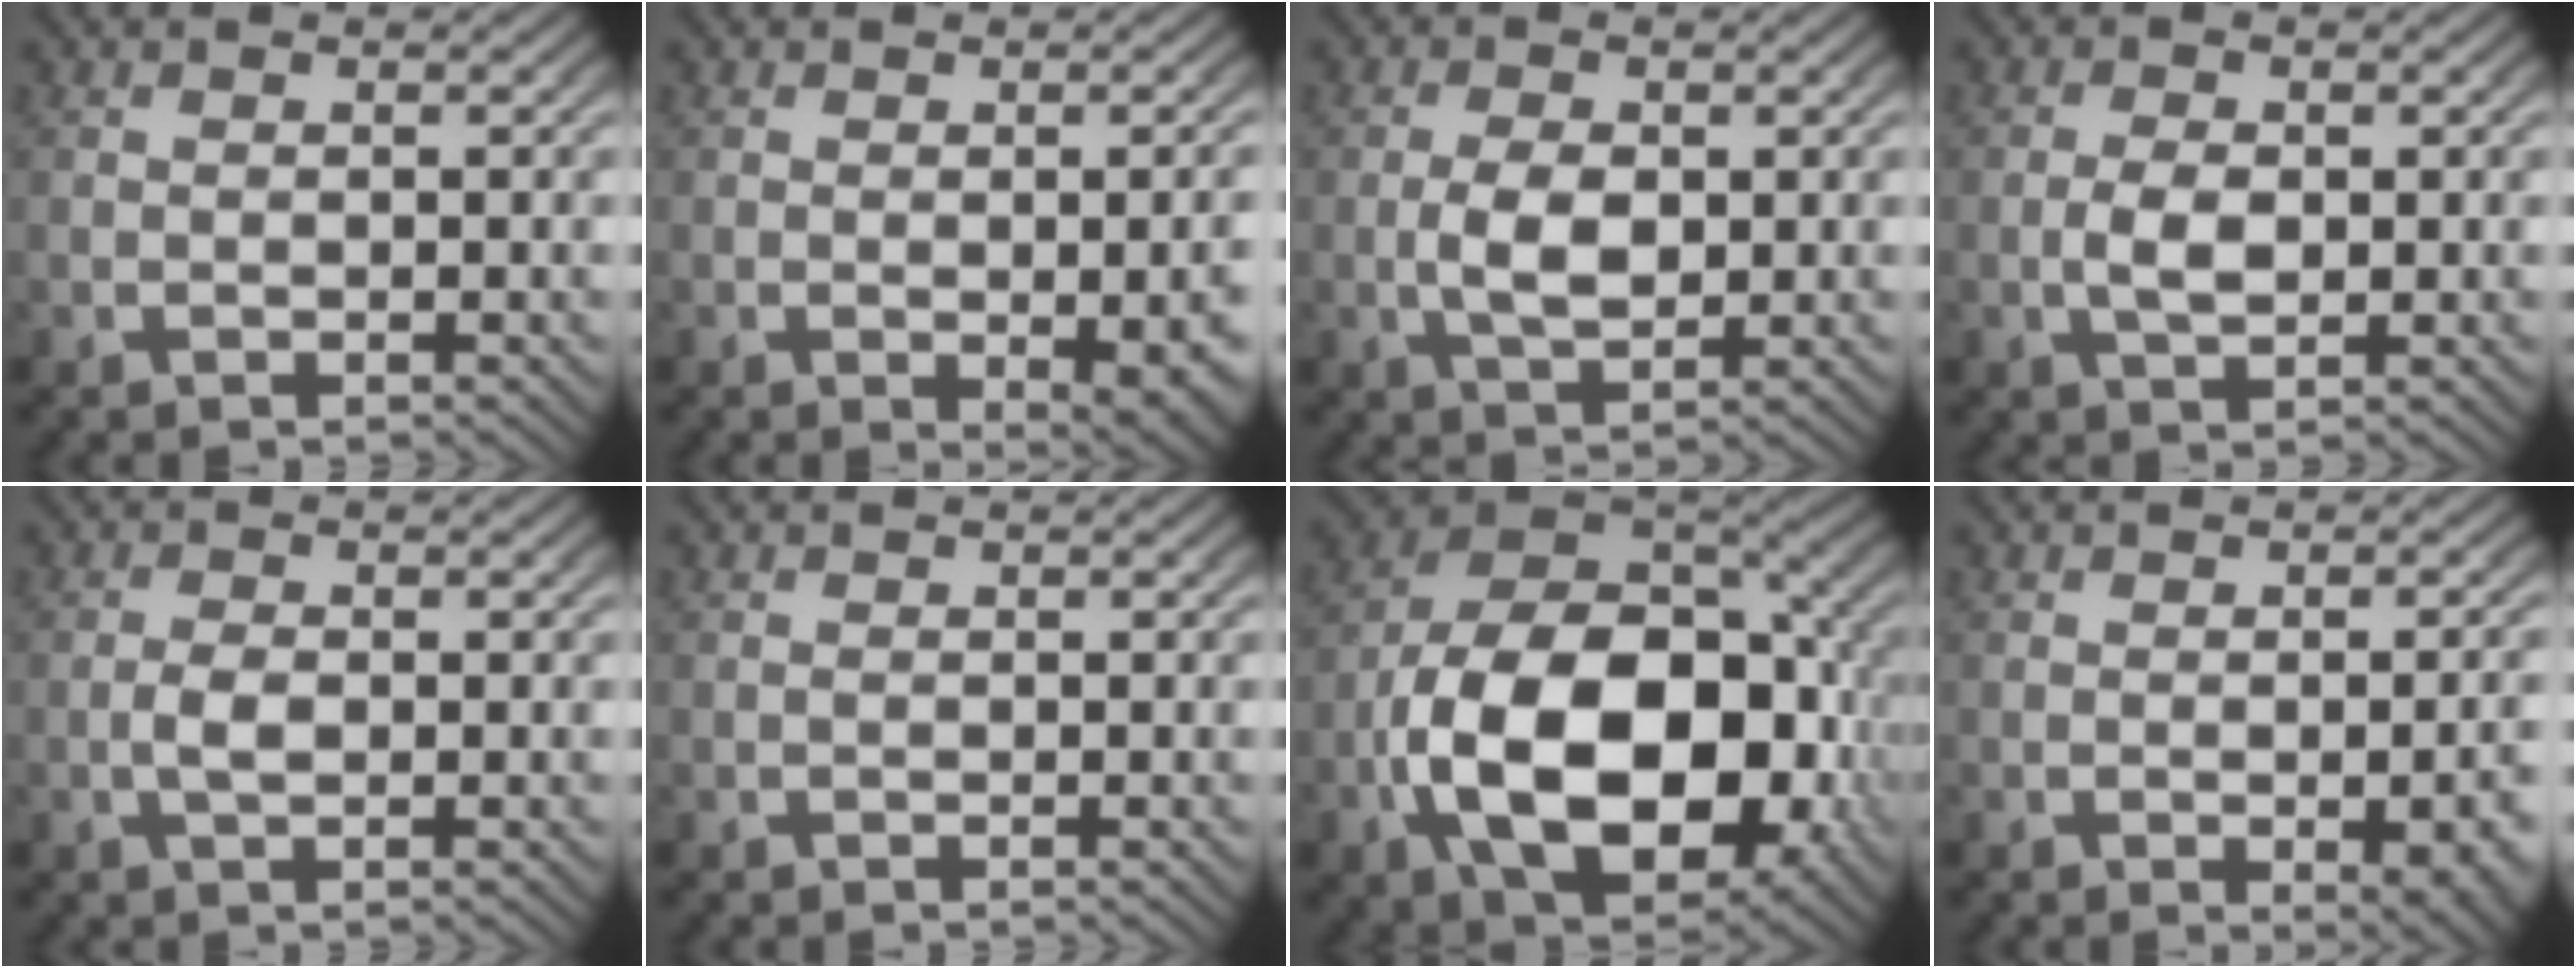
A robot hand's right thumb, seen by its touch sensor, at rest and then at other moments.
{"total": 3.5, "force": [-0.7, 1.4, 3.2], "torque": [-0.047, -0.015, 0.003]}
{"total": 4.0, "force": [0.0, 2.4, 3.2], "torque": [-0.072, -0.016, 0.007]}
{"total": 2.7, "force": [-0.1, 1.6, 2.2], "torque": [-0.054, -0.011, 0.003]}
{"total": 1.8, "force": [-0.3, 0.9, 1.5], "torque": [-0.041, -0.005, -0.005]}
{"total": 0.0}
{"total": 17.4, "force": [-3.0, 10.9, 13.2], "torque": [-0.279, -0.052, -0.026]}
{"total": 3.7, "force": [-1.2, 1.5, 3.1], "torque": [-0.044, -0.009, -0.009]}